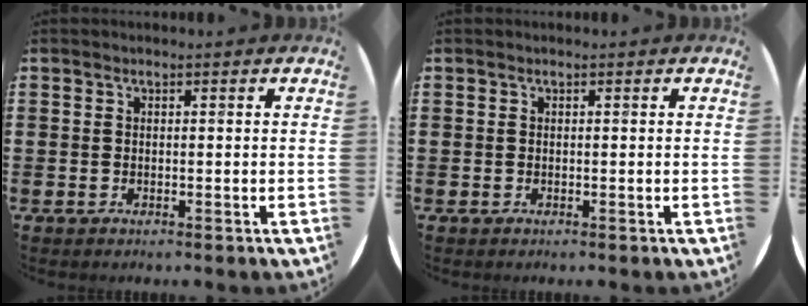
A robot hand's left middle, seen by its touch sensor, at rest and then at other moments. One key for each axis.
{"total": 0.0}